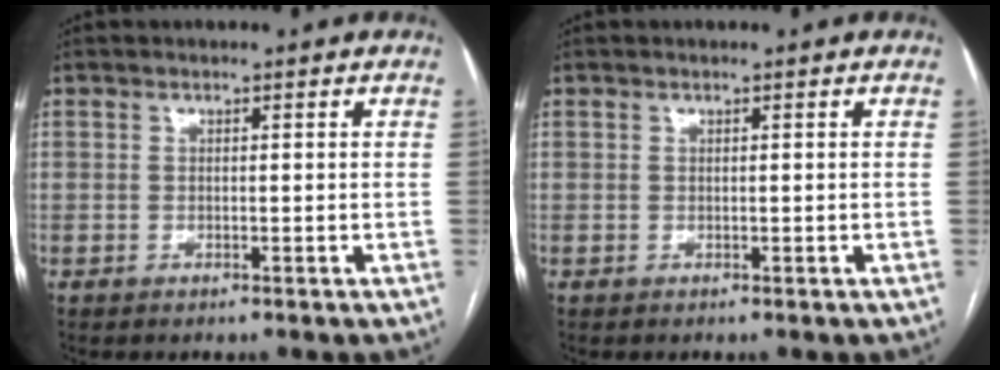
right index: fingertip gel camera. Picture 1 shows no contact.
{"total": 0.0}